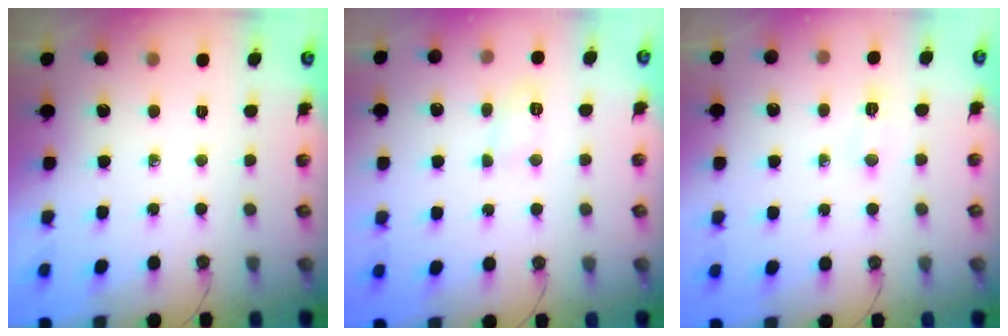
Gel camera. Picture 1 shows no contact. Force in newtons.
{"total": 4.4, "press": 4.4, "slide": 0.4}
{"total": 5.2, "press": 5.0, "slide": 1.5}